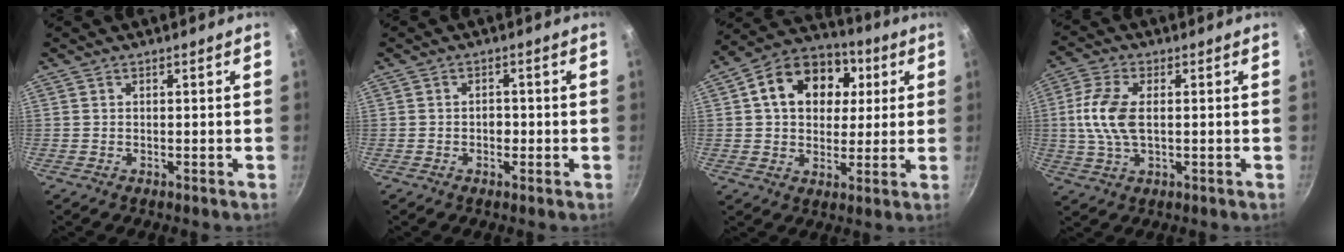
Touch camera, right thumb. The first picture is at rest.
{"total": 2.4, "force": [-0.6, 1.7, 1.5], "torque": [-0.013, 0.007, -0.010]}
{"total": 17.0, "force": [4.3, 12.7, 10.4], "torque": [-0.148, 0.021, 0.055]}
{"total": 9.1, "force": [0.5, 4.8, 7.7], "torque": [-0.162, 0.009, 0.003]}